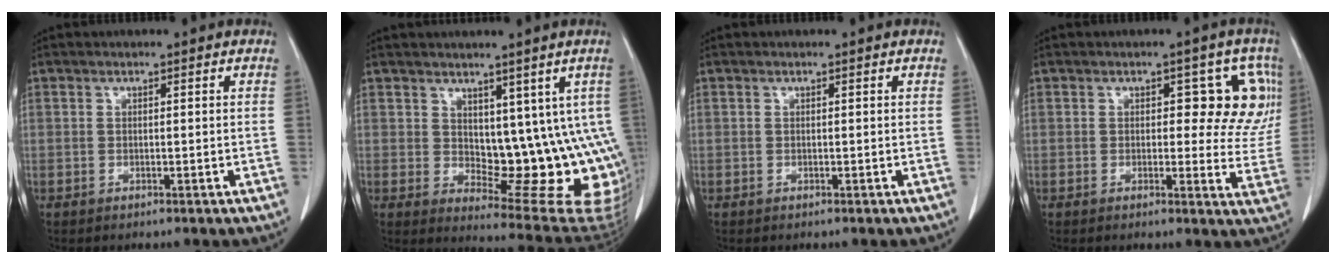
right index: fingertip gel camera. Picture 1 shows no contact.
{"total": 12.6, "force": [3.2, 5.9, 10.7], "torque": [-0.122, -0.011, 0.061]}
{"total": 0.0}
{"total": 7.9, "force": [2.4, 4.3, 6.2], "torque": [-0.039, 0.016, 0.020]}